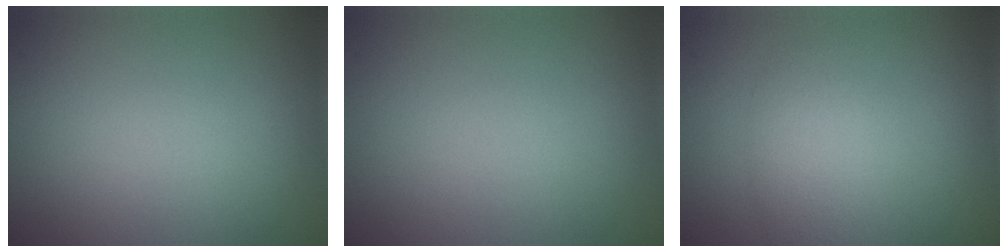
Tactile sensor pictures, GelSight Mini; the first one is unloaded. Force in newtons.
{"total": 0.0}
{"total": 2.4, "press": 2.4, "slide": 0.0}